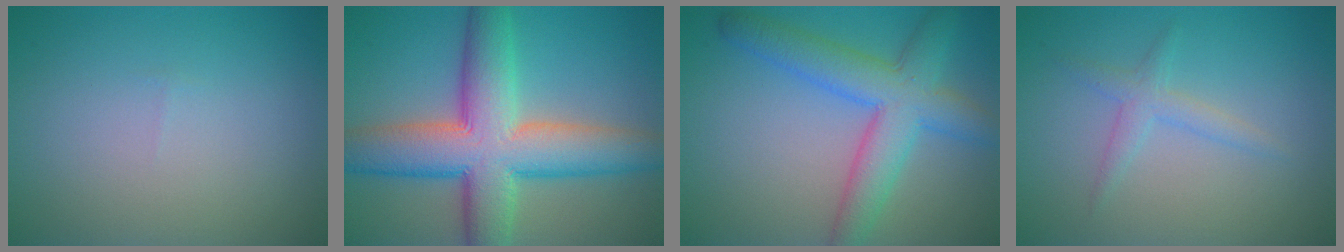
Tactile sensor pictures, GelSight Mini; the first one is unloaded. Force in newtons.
{"total": 11.0, "press": 11.0, "slide": 0.3}
{"total": 5.3, "press": 5.2, "slide": 0.3}
{"total": 1.8, "press": 1.8, "slide": 0.0}